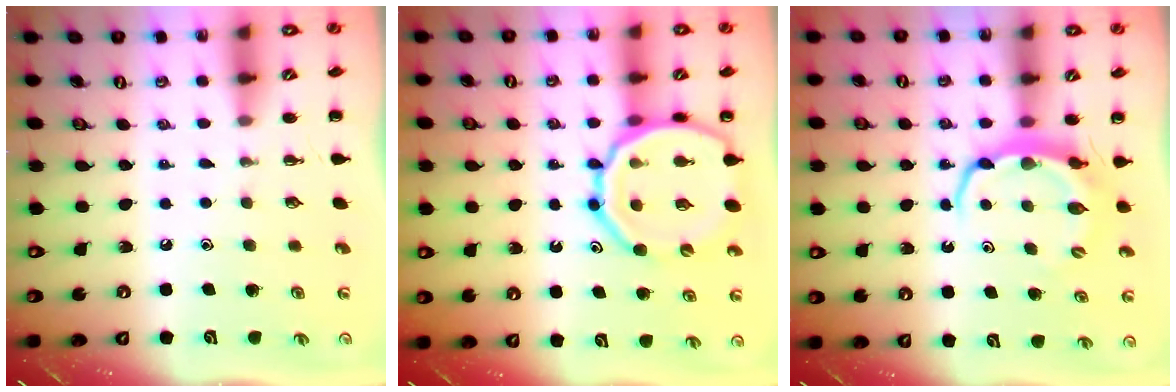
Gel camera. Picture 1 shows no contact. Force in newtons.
{"total": 18.2, "press": 18.0, "slide": 2.8}
{"total": 6.2, "press": 6.2, "slide": 0.3}